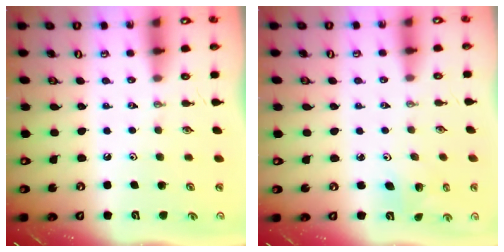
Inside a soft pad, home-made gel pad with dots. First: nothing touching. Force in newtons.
{"total": 2.8, "press": 2.8, "slide": 0.2}